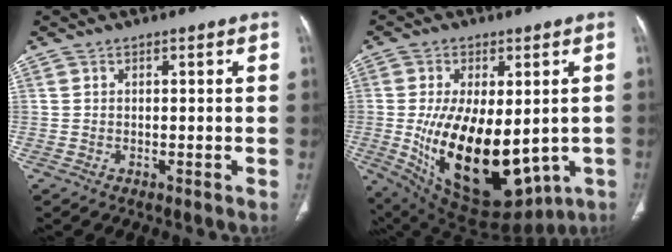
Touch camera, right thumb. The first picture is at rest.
{"total": 23.1, "force": [-3.2, 12.4, 19.2], "torque": [-0.322, -0.027, -0.010]}